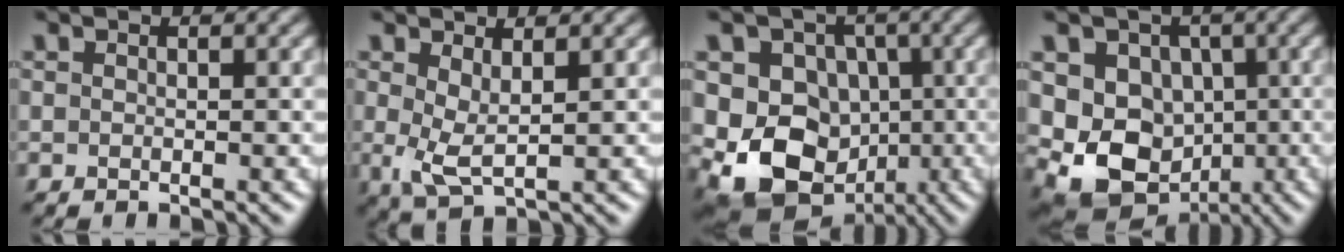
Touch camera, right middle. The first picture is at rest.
{"total": 2.9, "force": [0.7, 1.0, 2.6], "torque": [-0.059, -0.008, 0.016]}
{"total": 9.7, "force": [-1.4, 8.0, 5.2], "torque": [-0.076, -0.012, -0.039]}
{"total": 8.6, "force": [-0.3, 7.2, 4.7], "torque": [-0.065, -0.019, -0.011]}